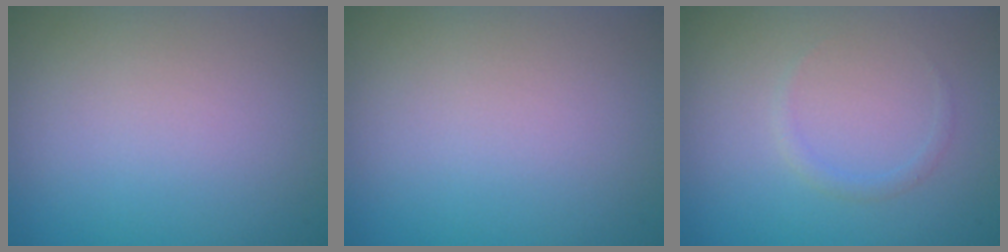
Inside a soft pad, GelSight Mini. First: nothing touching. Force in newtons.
{"total": 0.0}
{"total": 0.8, "press": 0.8, "slide": 0.0}